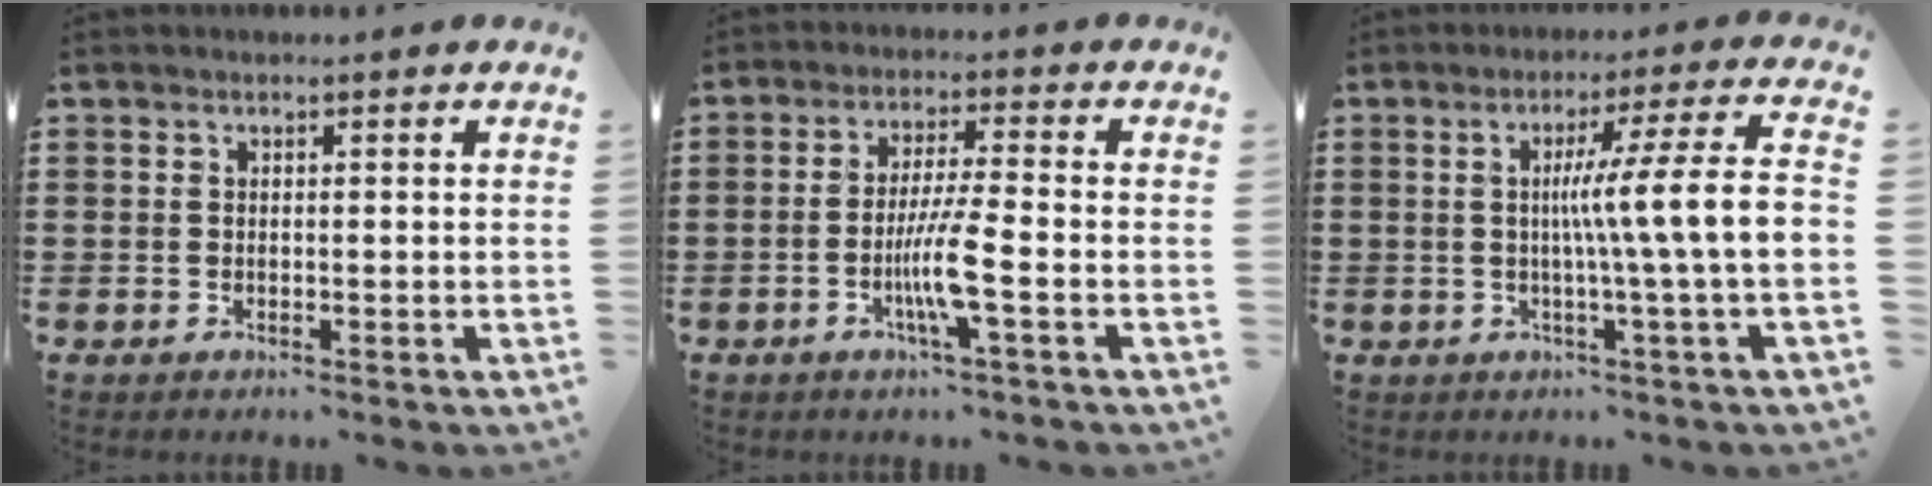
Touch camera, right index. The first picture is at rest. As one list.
[{"total": 6.7, "force": [-2.3, -0.1, 6.2], "torque": [-0.118, -0.012, -0.046]}, {"total": 10.0, "force": [-0.2, -0.7, 10.0], "torque": [-0.171, -0.008, -0.014]}]